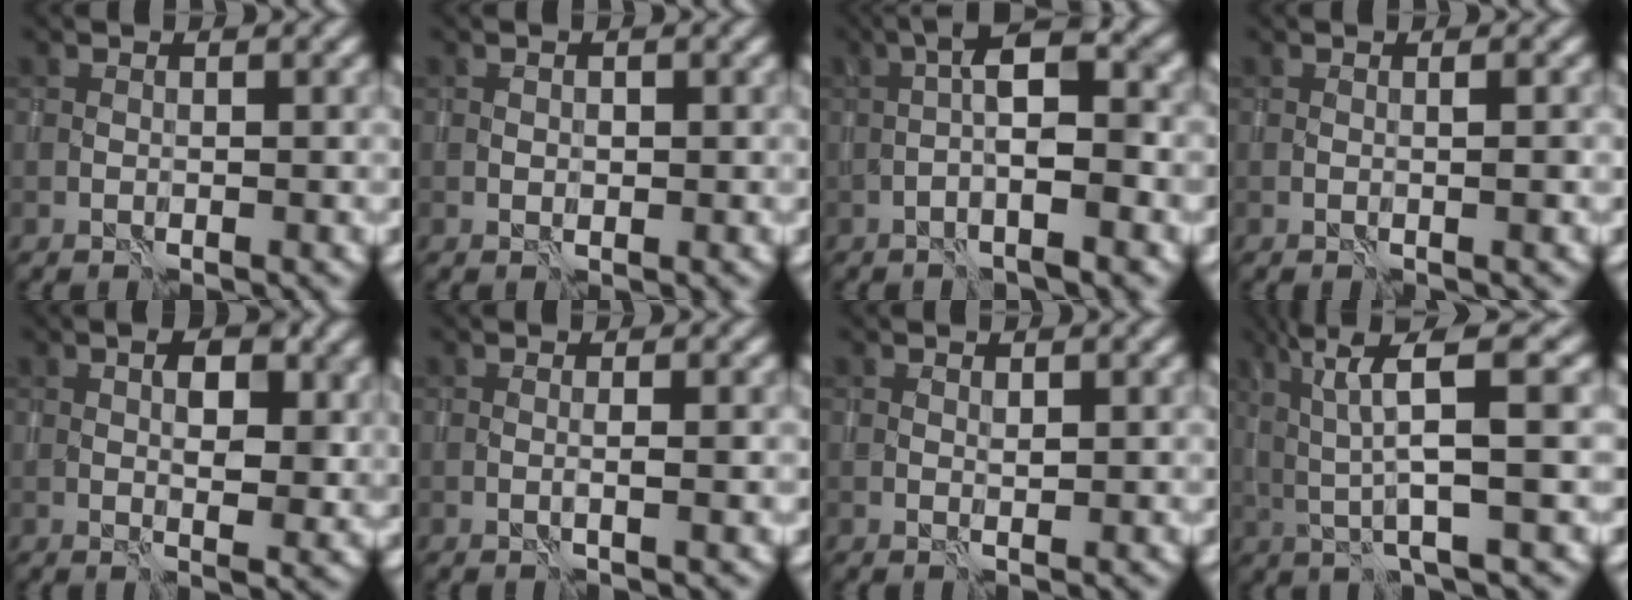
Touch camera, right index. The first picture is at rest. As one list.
[{"total": 0.6, "force": [0.3, 0.5, 0.3], "torque": [-0.002, -0.001, 0.004]}, {"total": 5.3, "force": [-0.7, 1.0, 5.1], "torque": [-0.081, 0.016, -0.018]}, {"total": 0.9, "force": [0.2, 0.0, 0.8], "torque": [-0.011, -0.001, 0.002]}, {"total": 4.3, "force": [1.4, 2.0, 3.6], "torque": [-0.054, -0.006, 0.025]}, {"total": 1.1, "force": [0.1, 0.1, 1.1], "torque": [-0.016, -0.002, -0.001]}, {"total": 0.6, "force": [0.5, 0.2, 0.3], "torque": [-0.005, -0.001, 0.009]}, {"total": 6.3, "force": [1.9, 0.8, 5.9], "torque": [-0.112, 0.005, 0.036]}]